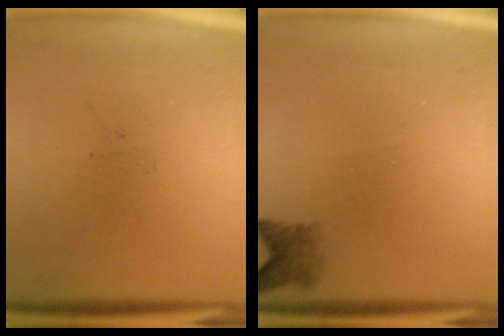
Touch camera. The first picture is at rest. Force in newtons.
{"total": 2.4}